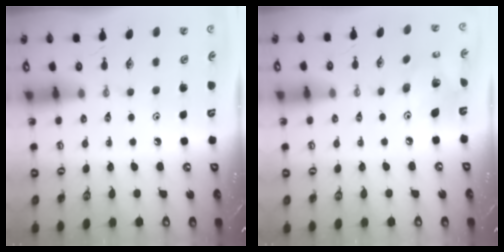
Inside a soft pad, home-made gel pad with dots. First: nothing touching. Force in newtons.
{"total": 10.4, "press": 10.3, "slide": 0.9}